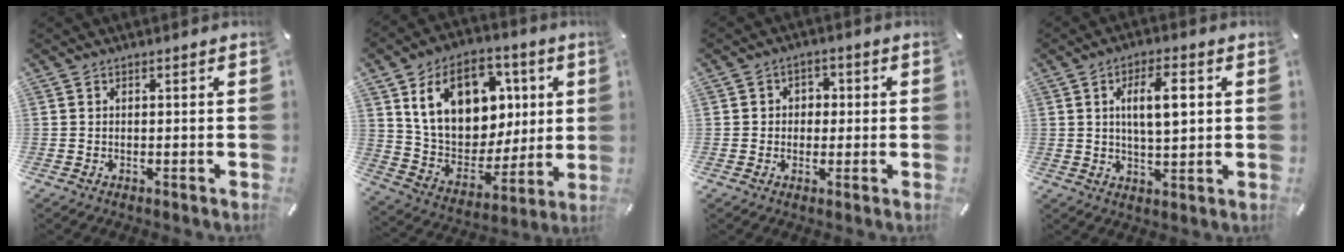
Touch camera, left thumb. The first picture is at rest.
{"total": 19.0, "force": [6.6, 14.3, 10.7], "torque": [-0.188, -0.009, 0.130]}
{"total": 3.4, "force": [-0.5, 3.3, 1.0], "torque": [-0.016, 0.011, -0.014]}
{"total": 9.2, "force": [2.2, 3.7, 8.2], "torque": [-0.146, -0.001, 0.029]}